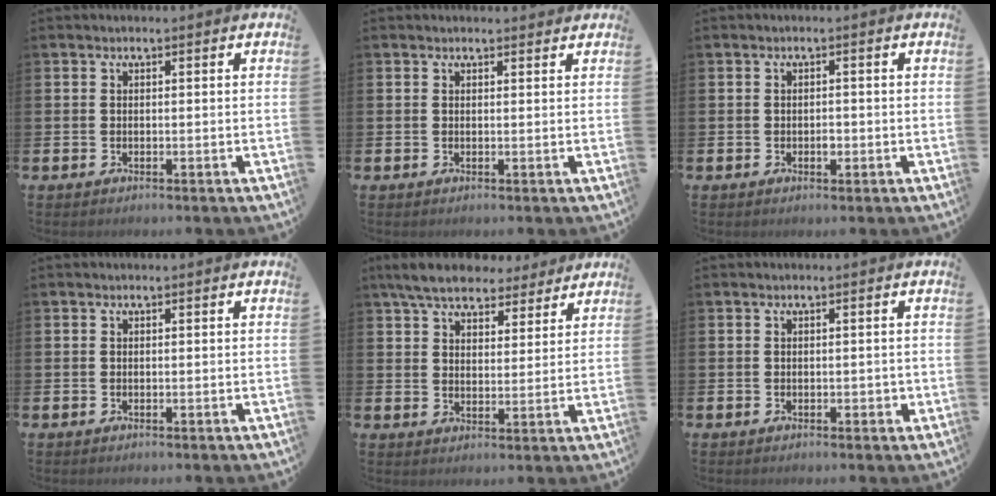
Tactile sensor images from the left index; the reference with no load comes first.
{"total": 0.7, "force": [0.6, 0.2, 0.1], "torque": [0.013, -0.004, 0.008]}
{"total": 1.1, "force": [-0.2, 0.7, 0.9], "torque": [-0.009, -0.002, -0.005]}
{"total": 0.0}
{"total": 7.2, "force": [6.5, 2.4, 1.9], "torque": [-0.064, -0.021, 0.120]}
{"total": 0.8, "force": [-0.1, 0.5, 0.6], "torque": [-0.011, 0.004, -0.004]}